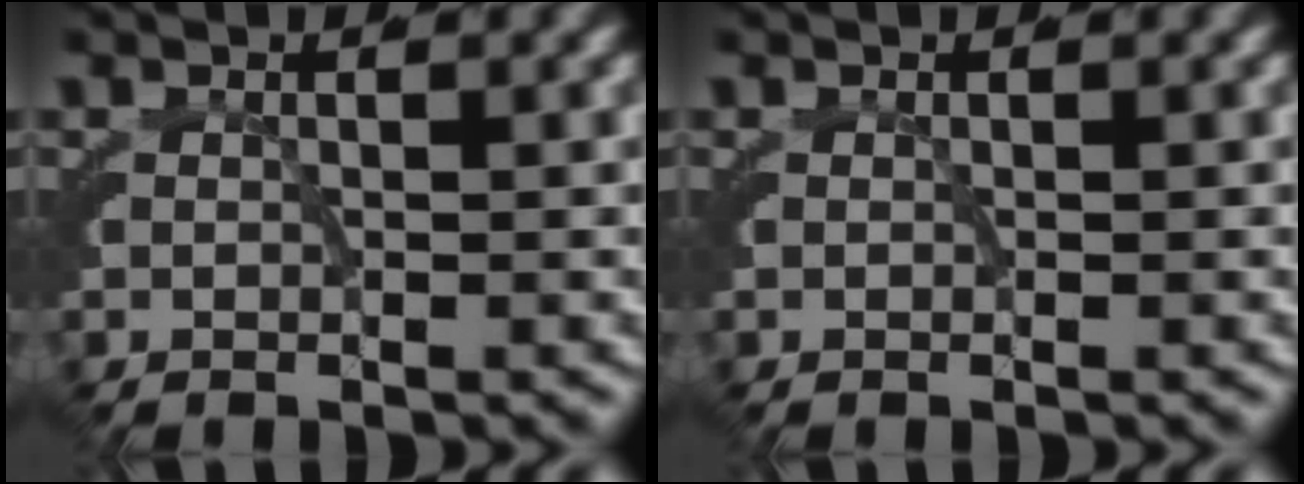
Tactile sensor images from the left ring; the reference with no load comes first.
{"total": 0.0}